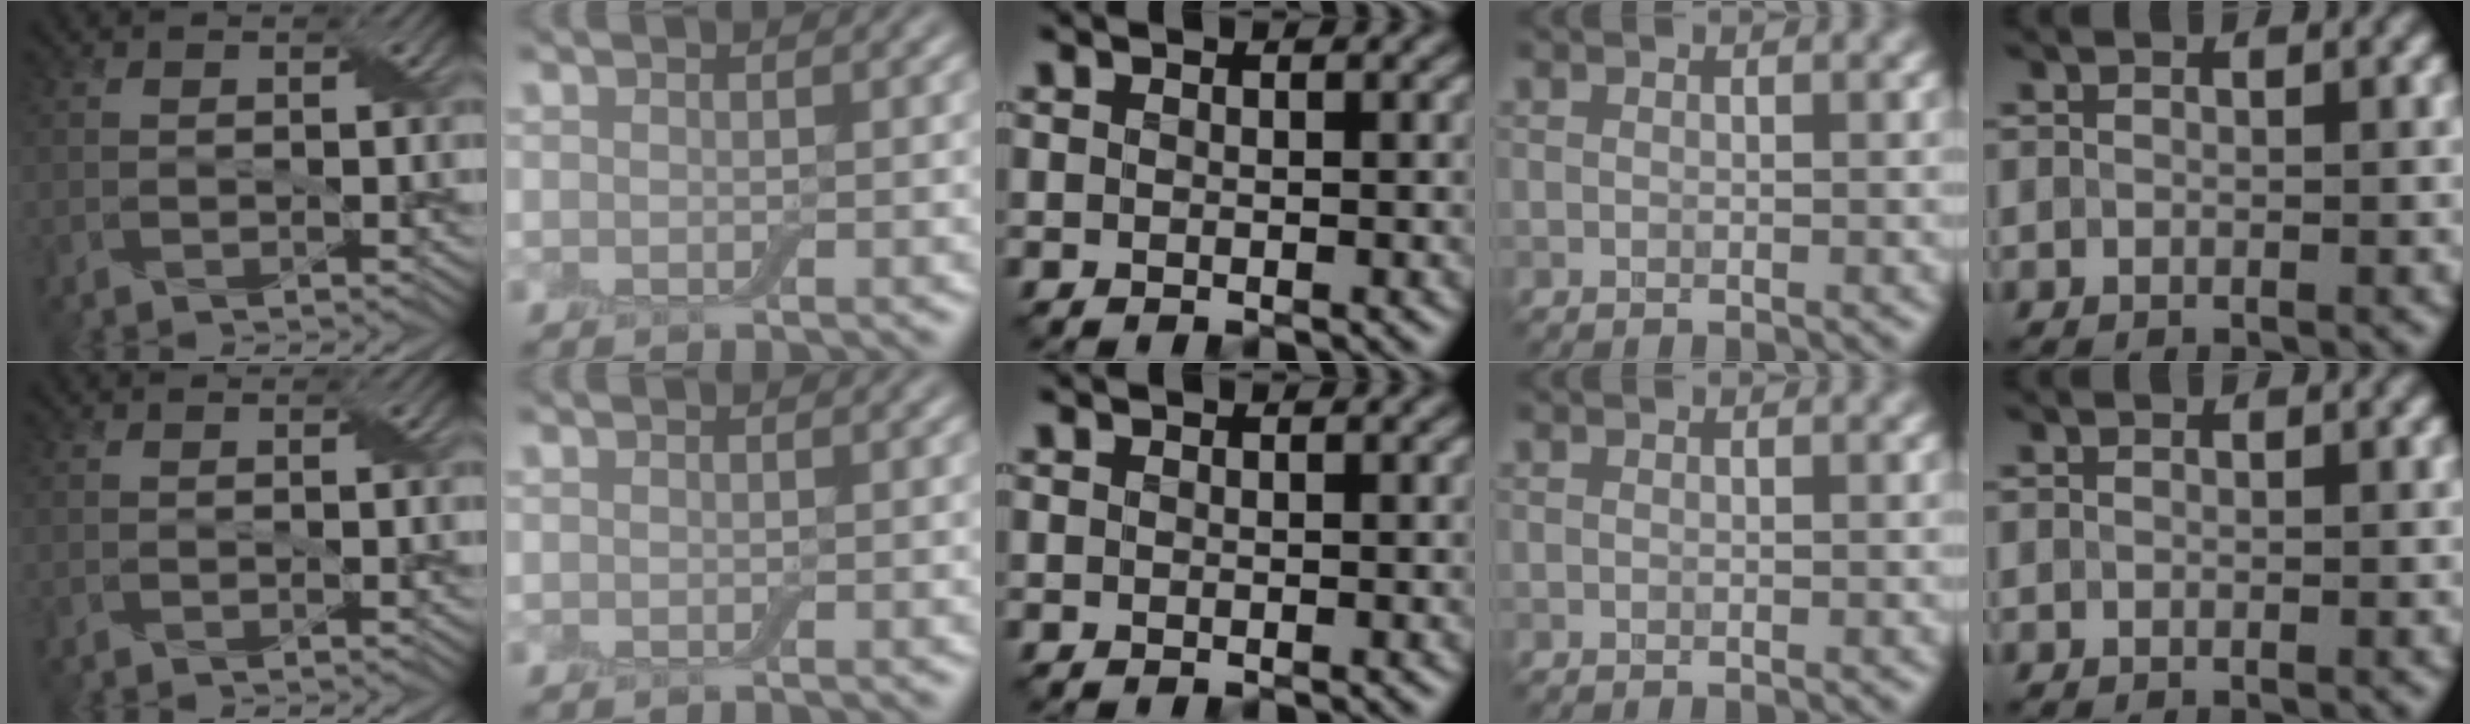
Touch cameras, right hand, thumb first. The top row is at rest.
{}